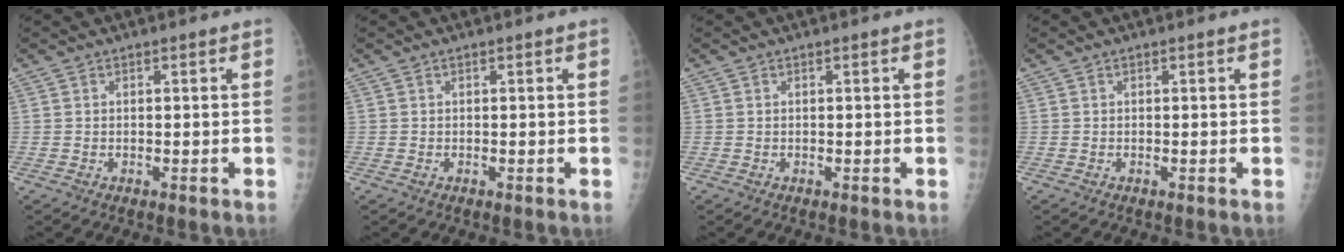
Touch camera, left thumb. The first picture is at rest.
{"total": 0.0}
{"total": 0.0}
{"total": 0.0}